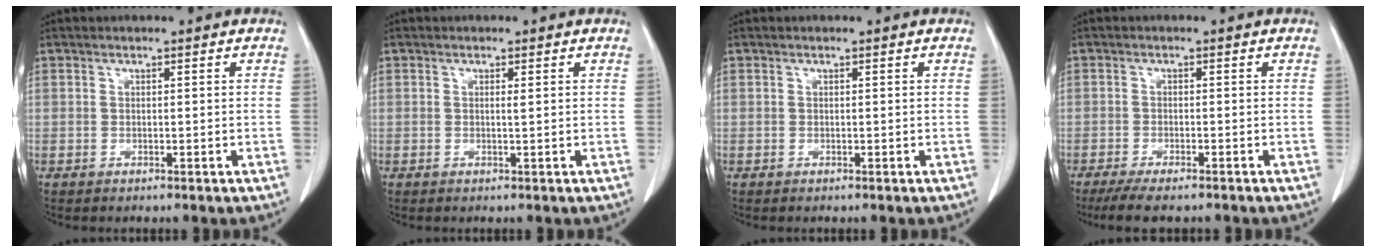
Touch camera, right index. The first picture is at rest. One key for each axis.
{"total": 0.5, "fx": 0.0, "fy": -0.1, "fz": 0.5, "tx": -0.008, "ty": -0.001, "tz": 0.000}
{"total": 0.0}
{"total": 6.8, "fx": -5.6, "fy": 1.2, "fz": 3.7, "tx": -0.054, "ty": -0.012, "tz": -0.087}